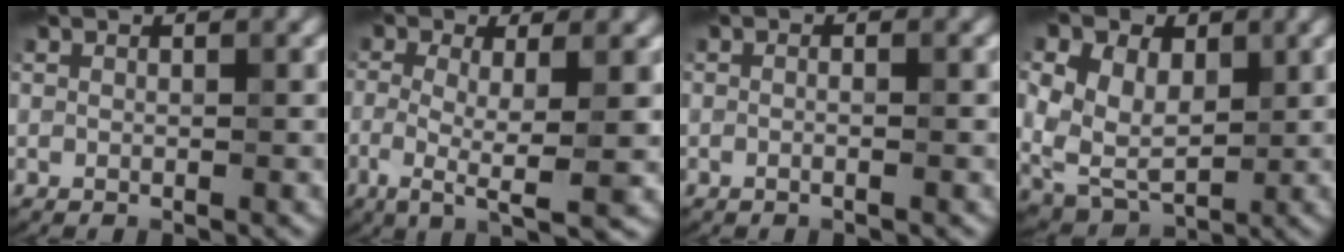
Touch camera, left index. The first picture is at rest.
{"total": 5.6, "force": [-0.9, 1.2, 5.4], "torque": [-0.098, -0.006, -0.016]}
{"total": 1.0, "force": [0.0, 0.3, 1.0], "torque": [0.004, 0.000, -0.015]}
{"total": 11.9, "force": [3.4, 8.6, 7.5], "torque": [-0.139, 0.034, 0.051]}